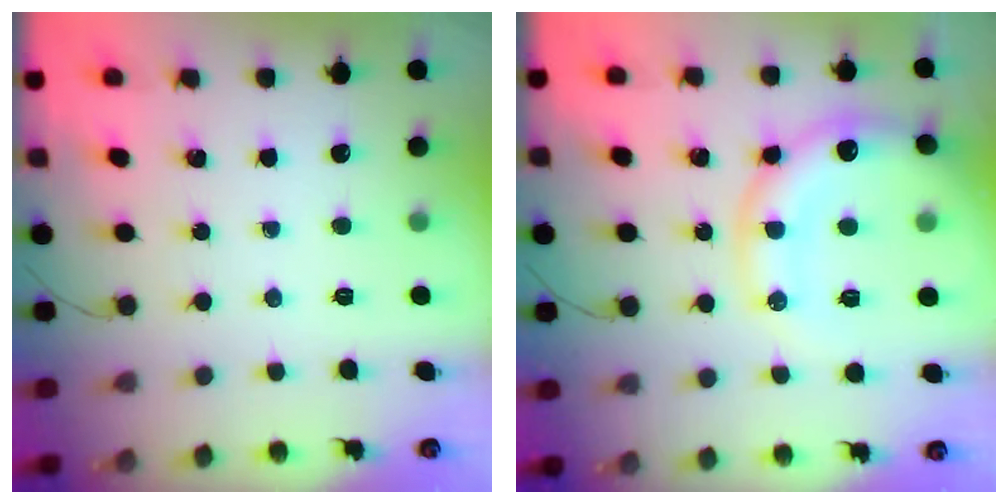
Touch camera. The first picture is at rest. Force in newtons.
{"total": 16.7, "press": 16.4, "slide": 2.8}